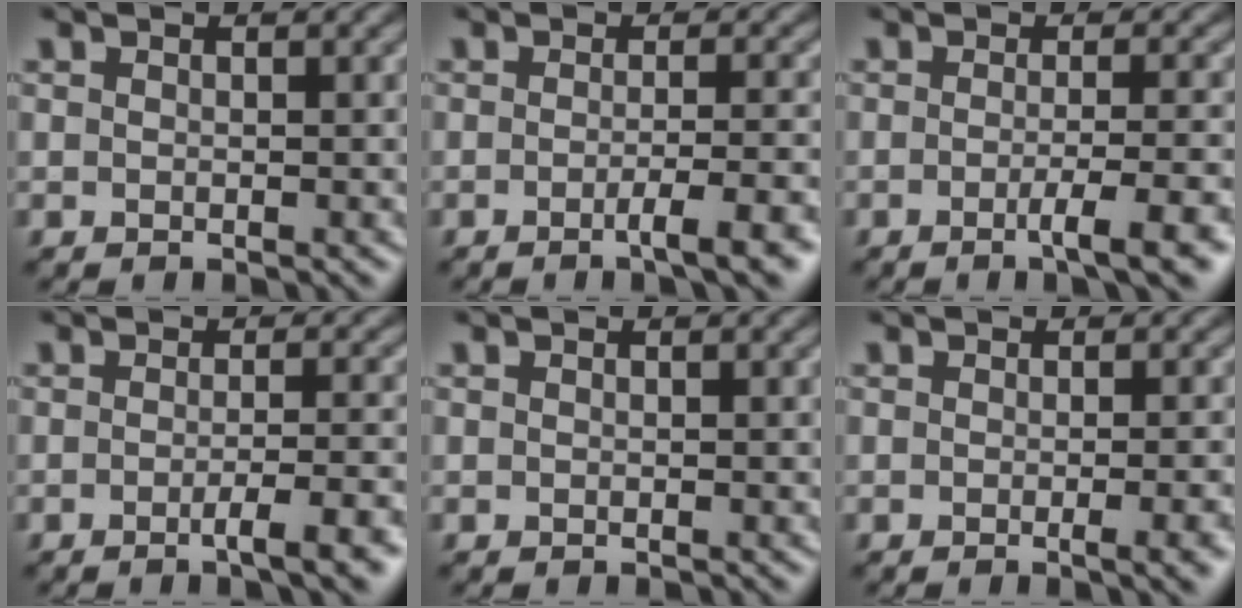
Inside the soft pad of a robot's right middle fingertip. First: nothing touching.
{"total": 3.9, "force": [-1.6, 0.9, 3.4], "torque": [-0.043, 0.001, -0.032]}
{"total": 4.2, "force": [-1.5, 0.8, 3.9], "torque": [-0.050, -0.002, -0.029]}
{"total": 3.9, "force": [-1.6, 0.9, 3.4], "torque": [-0.043, 0.001, -0.030]}
{"total": 0.0}
{"total": 3.5, "force": [-0.8, 1.2, 3.2], "torque": [-0.028, -0.004, -0.010]}